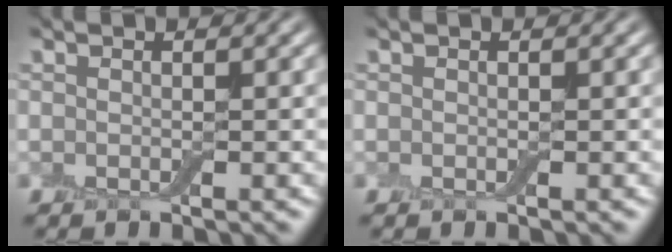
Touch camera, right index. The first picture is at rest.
{"total": 0.0}